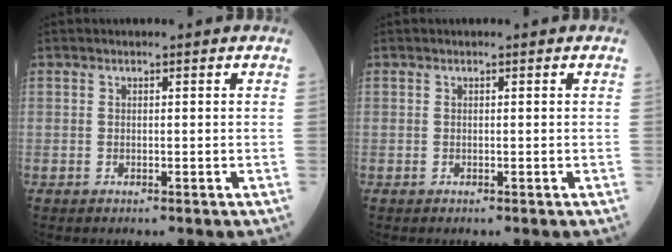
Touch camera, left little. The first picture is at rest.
{"total": 0.0}